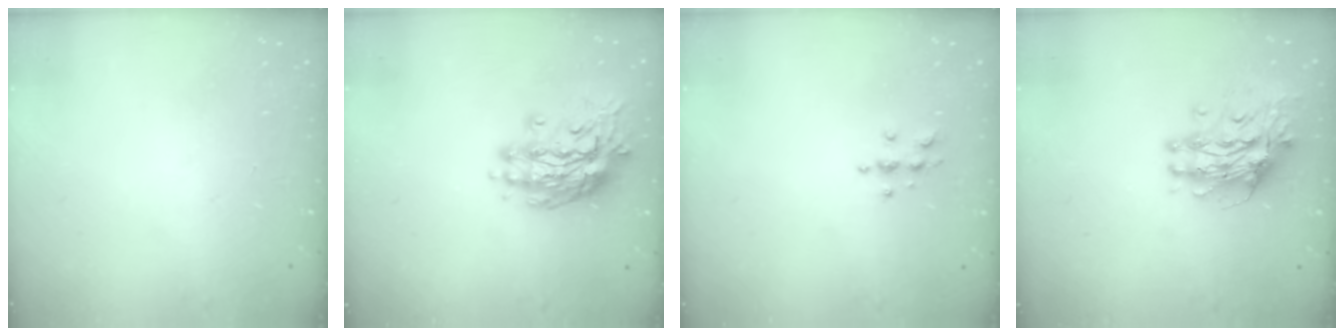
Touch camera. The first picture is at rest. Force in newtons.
{"total": 14.9, "press": 14.8, "slide": 1.5}
{"total": 5.4, "press": 5.4, "slide": 0.7}
{"total": 13.5, "press": 13.4, "slide": 1.4}